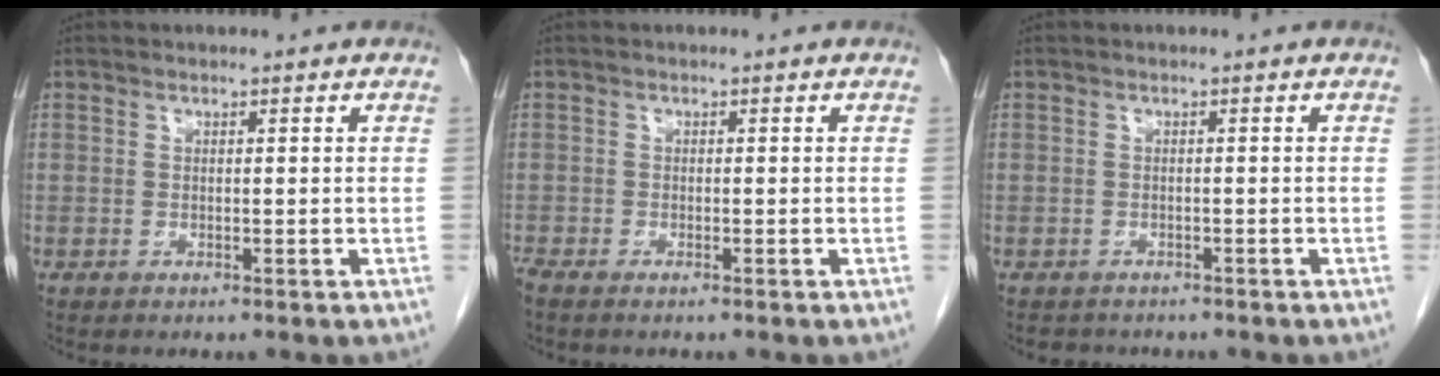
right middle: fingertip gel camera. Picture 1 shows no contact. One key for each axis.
{"total": 1.4, "fx": -1.1, "fy": 0.2, "fz": 0.7, "tx": -0.015, "ty": -0.003, "tz": -0.018}
{"total": 2.4, "fx": -2.1, "fy": 1.1, "fz": 0.0, "tx": -0.004, "ty": -0.001, "tz": -0.031}